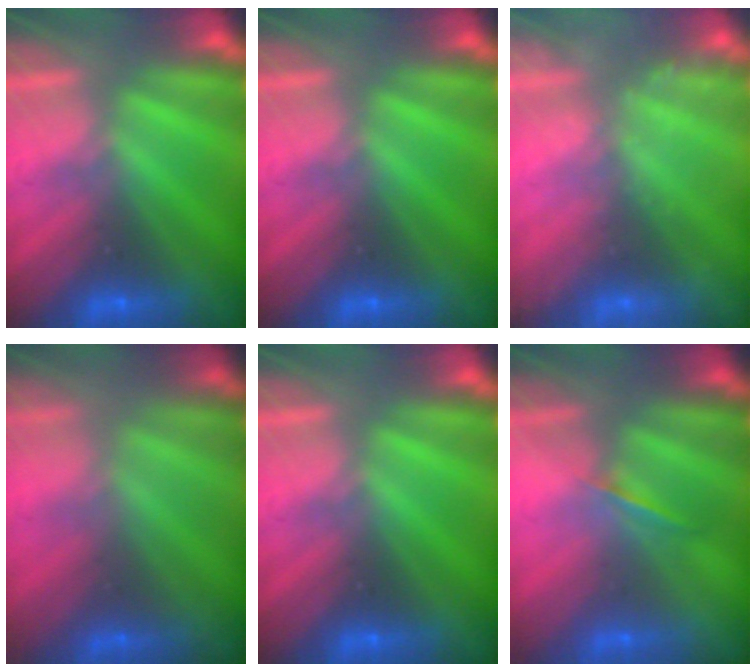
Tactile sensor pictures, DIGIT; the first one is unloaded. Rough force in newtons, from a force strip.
{"total": 0.0}
{"total": 2.5}
{"total": 1.6}
{"total": 0.0}
{"total": 1.3}